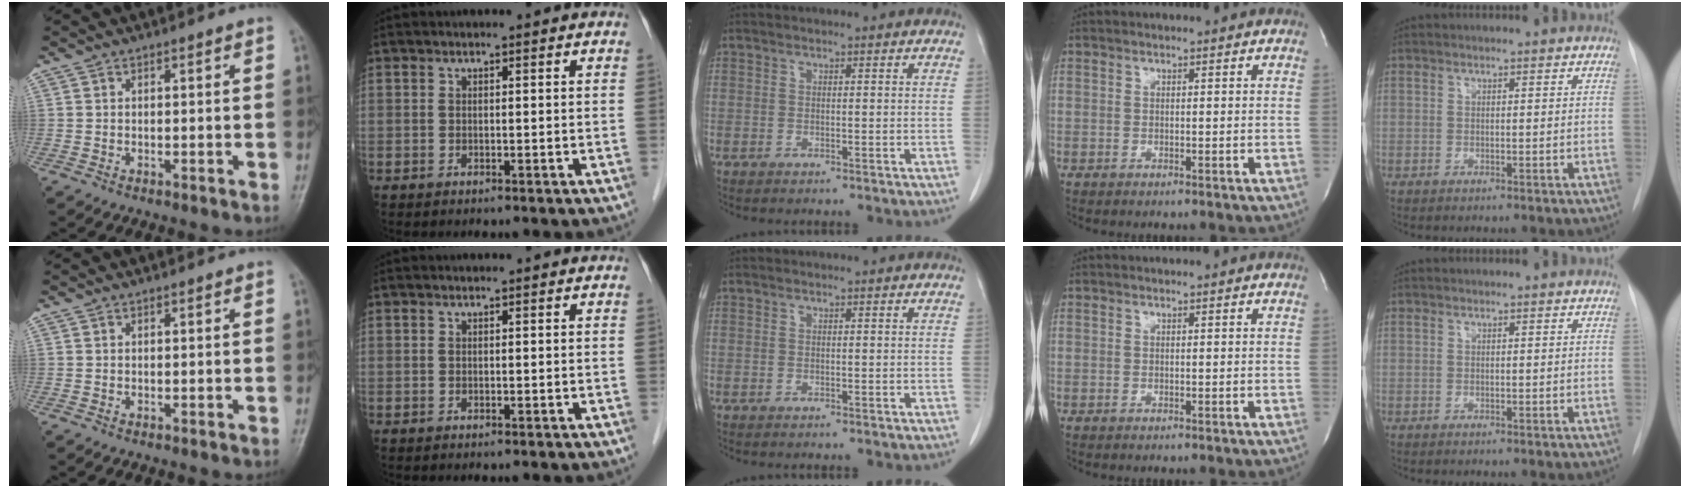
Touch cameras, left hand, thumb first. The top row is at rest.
{}